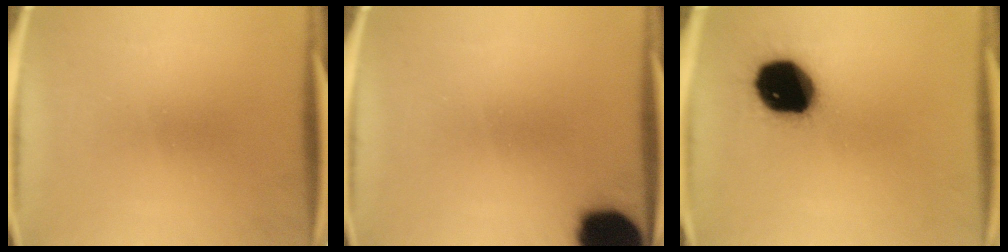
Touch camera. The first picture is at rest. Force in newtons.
{"total": 17.5}
{"total": 19.1}